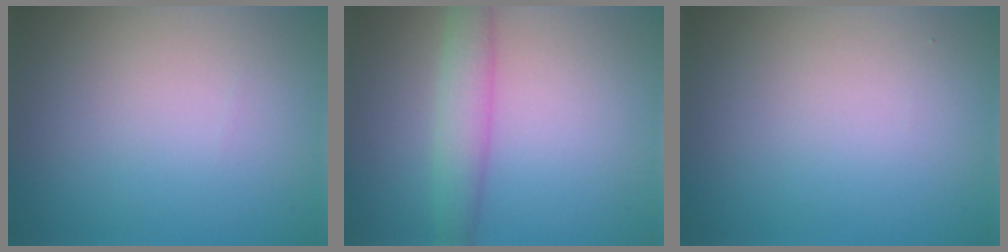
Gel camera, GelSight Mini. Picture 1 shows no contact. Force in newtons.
{"total": 3.5, "press": 3.5, "slide": 0.1}
{"total": 0.0}